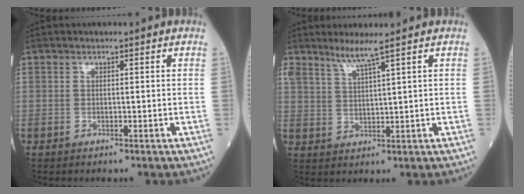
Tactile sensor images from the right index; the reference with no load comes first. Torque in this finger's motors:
{"motor_torque": [-0.16, 0.08, 0.01, 0.04]}